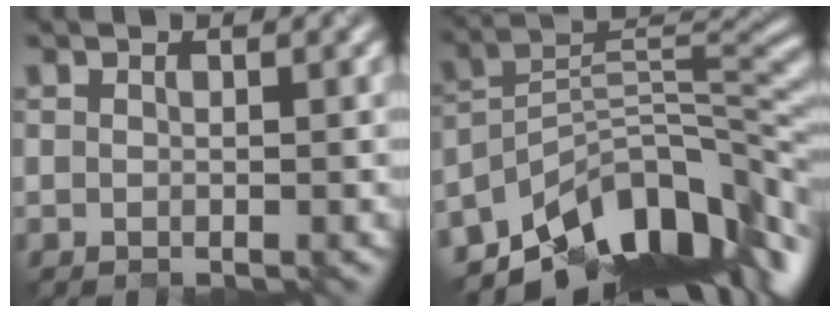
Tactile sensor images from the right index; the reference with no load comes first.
{"total": 11.6, "force": [-7.4, 5.4, 7.1], "torque": [-0.123, 0.009, -0.131]}